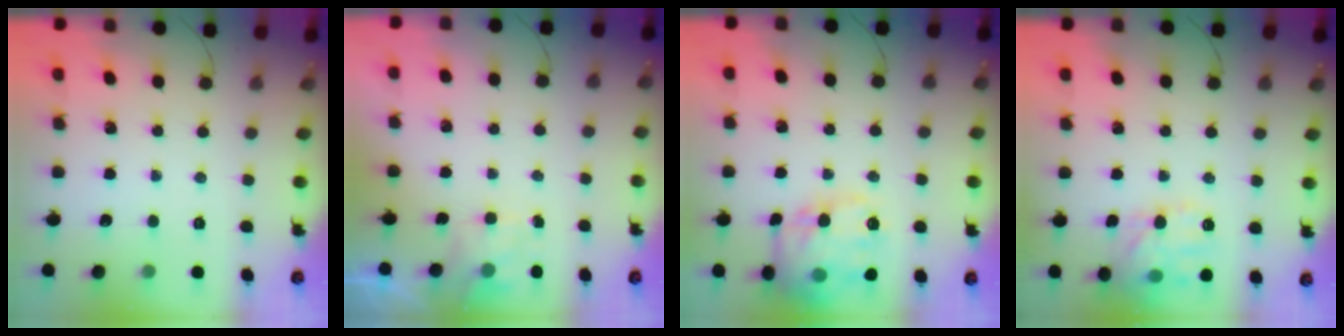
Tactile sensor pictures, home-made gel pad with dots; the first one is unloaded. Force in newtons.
{"total": 2.5, "press": 2.1, "slide": 1.4}
{"total": 19.3, "press": 19.1, "slide": 2.5}
{"total": 13.9, "press": 13.9, "slide": 0.5}